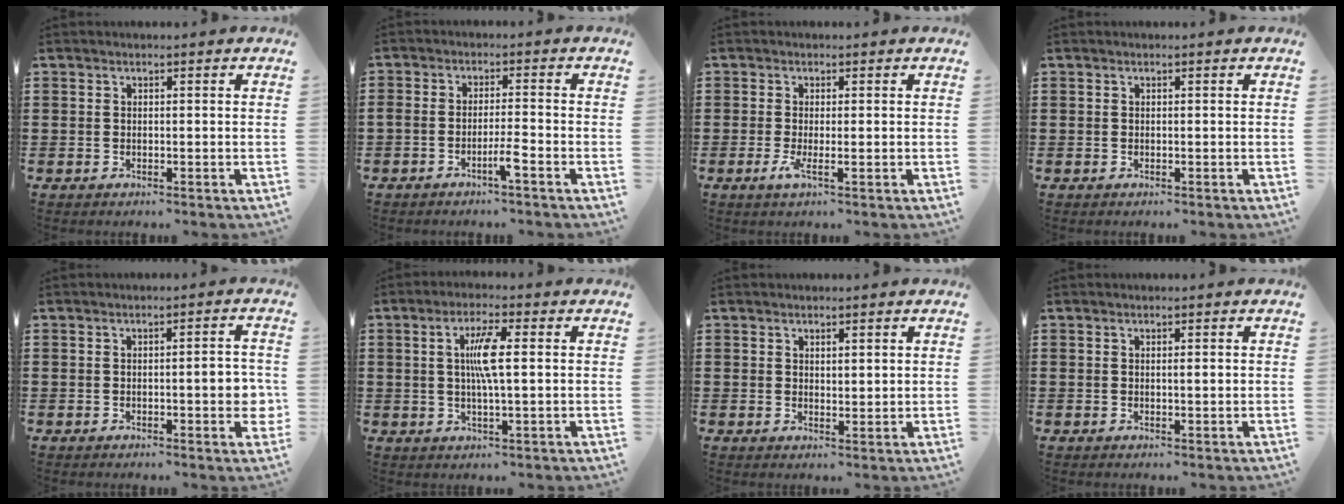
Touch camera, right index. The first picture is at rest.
{"total": 3.5, "force": [-2.2, 0.0, 2.7], "torque": [-0.047, 0.001, -0.041]}
{"total": 2.6, "force": [-0.8, 0.3, 2.5], "torque": [-0.057, -0.010, -0.018]}
{"total": 0.0}
{"total": 4.4, "force": [-0.6, 1.0, 4.2], "torque": [-0.052, -0.003, -0.014]}
{"total": 5.6, "force": [0.7, 0.8, 5.6], "torque": [-0.106, 0.000, 0.008]}
{"total": 1.3, "force": [1.0, 0.5, 0.5], "torque": [-0.011, 0.004, 0.019]}
{"total": 1.0, "force": [0.1, 0.2, 1.0], "torque": [-0.019, 0.001, 0.001]}